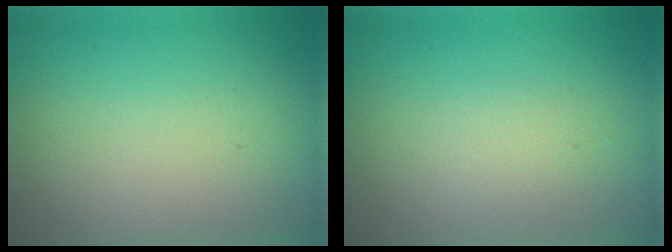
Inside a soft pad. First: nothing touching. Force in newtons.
{"total": 1.1, "press": 1.1, "slide": 0.1}